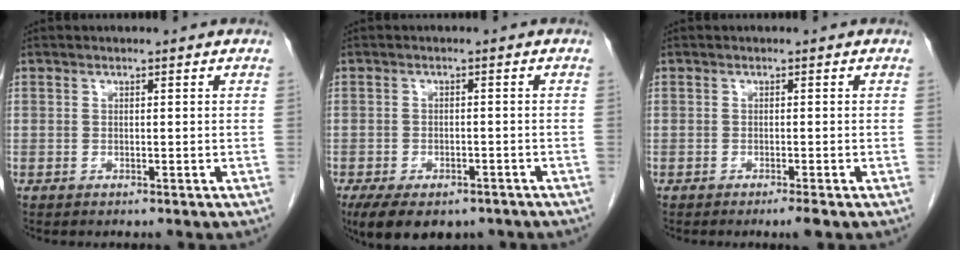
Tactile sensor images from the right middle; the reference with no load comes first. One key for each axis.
{"total": 10.5, "fx": -7.5, "fy": 5.0, "fz": 5.5, "tx": -0.087, "ty": -0.004, "tz": -0.108}
{"total": 1.6, "fx": -1.1, "fy": -0.3, "fz": 1.2, "tx": -0.022, "ty": -0.006, "tz": -0.016}